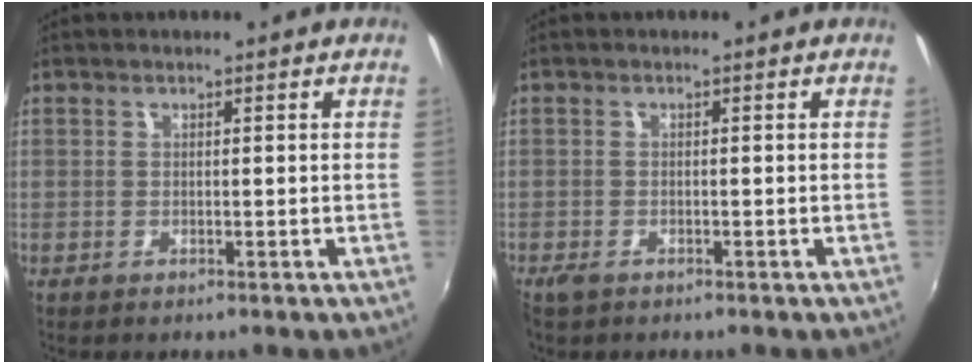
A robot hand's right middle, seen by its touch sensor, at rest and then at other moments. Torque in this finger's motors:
{"motor_torque": [1.09, -1.04, 0.44, 0.14]}